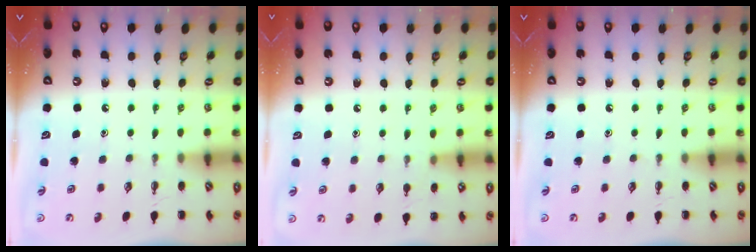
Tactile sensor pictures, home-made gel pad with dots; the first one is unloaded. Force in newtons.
{"total": 5.9, "press": 5.8, "slide": 1.2}
{"total": 0.0}